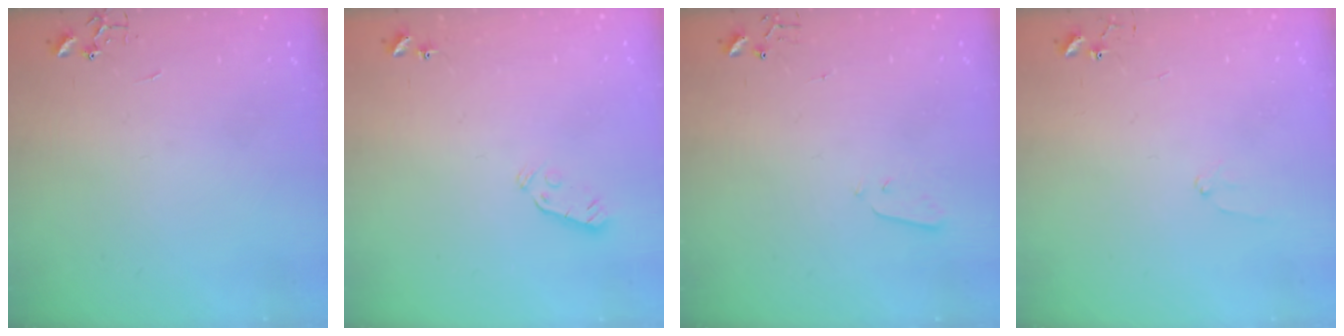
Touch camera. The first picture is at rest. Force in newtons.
{"total": 3.8, "press": 3.7, "slide": 0.8}
{"total": 2.1, "press": 2.1, "slide": 0.3}
{"total": 6.6, "press": 6.6, "slide": 0.8}